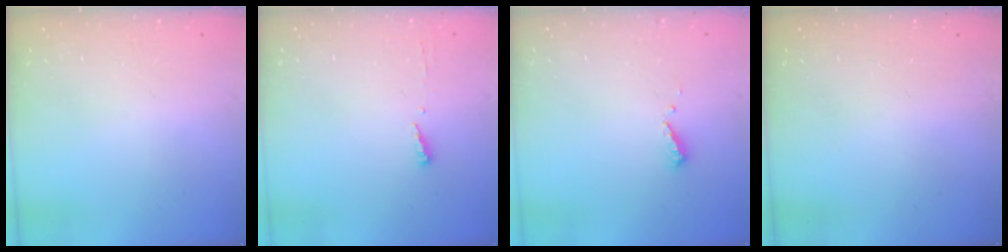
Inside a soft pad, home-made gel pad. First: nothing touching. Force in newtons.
{"total": 3.7, "press": 3.7, "slide": 0.5}
{"total": 4.2, "press": 4.2, "slide": 0.3}
{"total": 0.0}